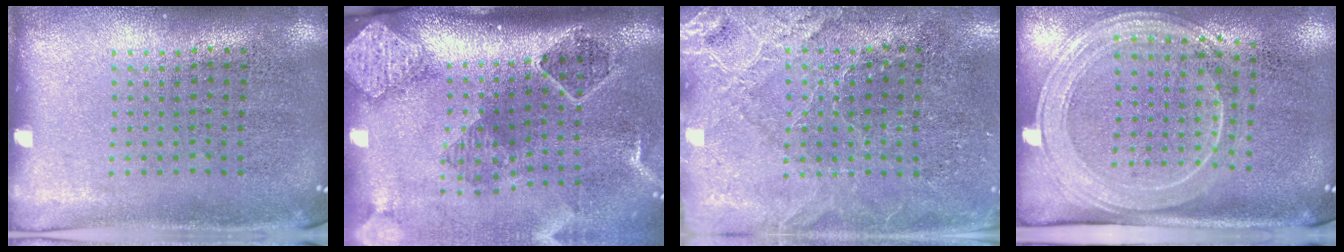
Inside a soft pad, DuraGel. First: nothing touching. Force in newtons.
{"total": 2.8, "press": 2.0, "slide": 1.9}
{"total": 2.8, "press": 2.8, "slide": 0.3}
{"total": 2.2, "press": 1.8, "slide": 1.2}